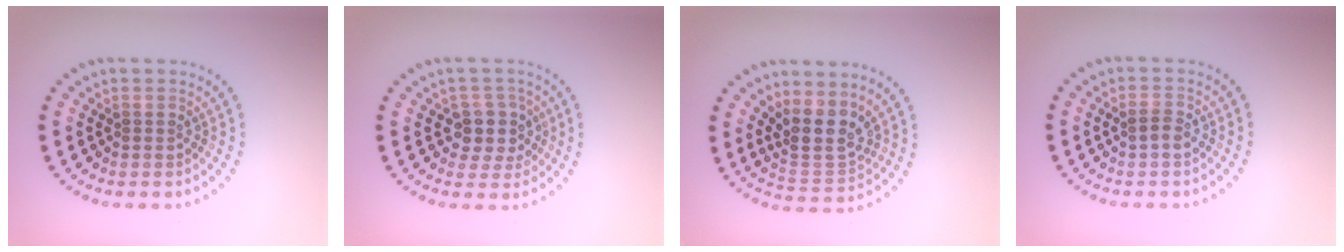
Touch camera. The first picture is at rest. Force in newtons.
{"total": 2.8, "press": 2.6, "slide": 1.2}
{"total": 3.9, "press": 3.2, "slide": 2.1}
{"total": 1.1, "press": 1.1, "slide": 0.2}